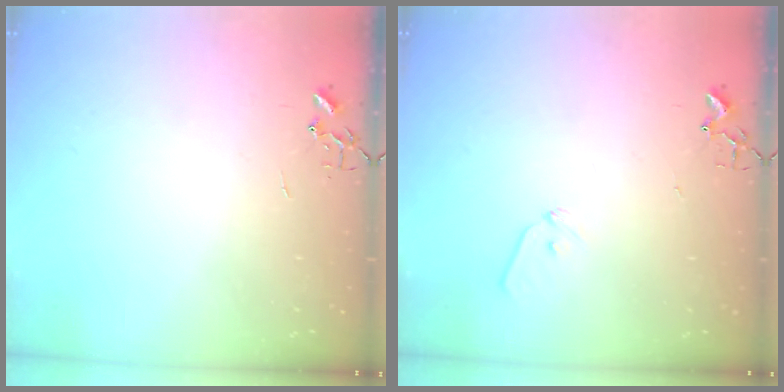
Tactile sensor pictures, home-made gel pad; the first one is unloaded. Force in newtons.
{"total": 7.0, "press": 6.9, "slide": 0.8}